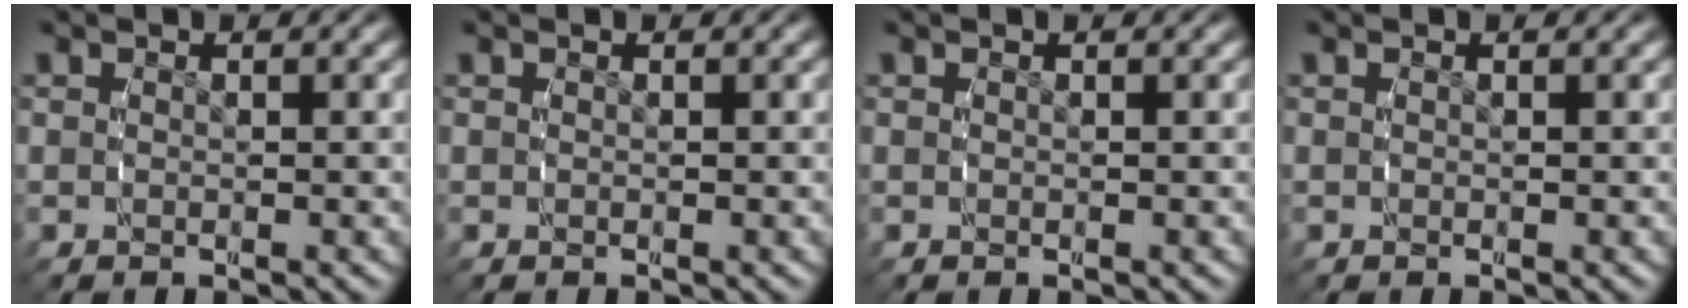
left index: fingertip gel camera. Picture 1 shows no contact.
{"total": 0.0}
{"total": 0.0}
{"total": 0.0}